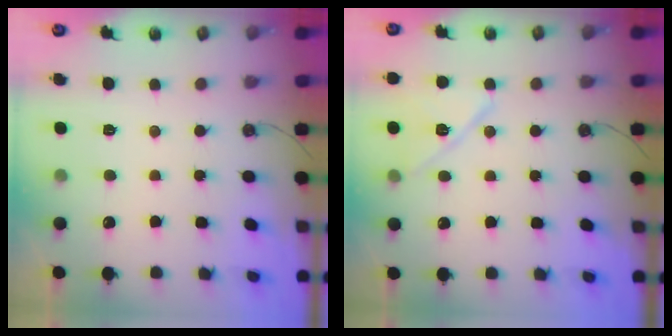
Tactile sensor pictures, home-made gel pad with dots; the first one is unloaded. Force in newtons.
{"total": 10.1, "press": 8.4, "slide": 5.6}